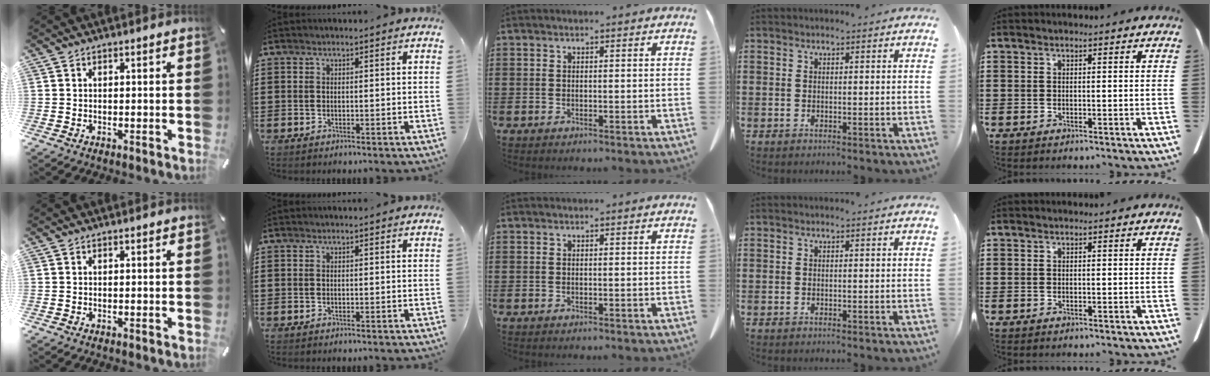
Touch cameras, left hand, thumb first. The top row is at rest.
{}